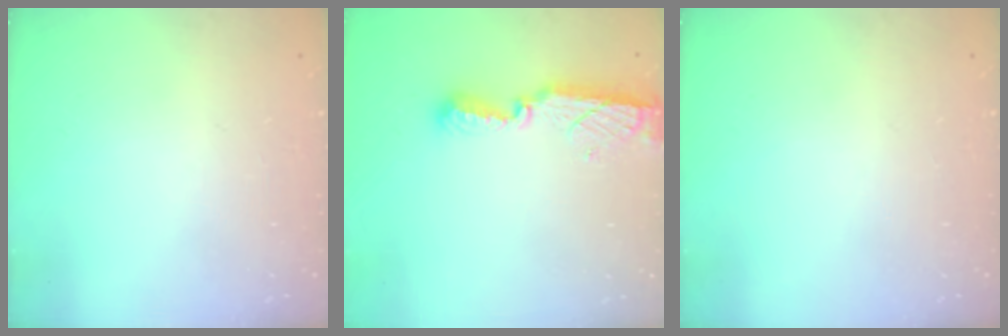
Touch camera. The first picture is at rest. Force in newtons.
{"total": 7.9, "press": 7.9, "slide": 0.3}
{"total": 0.0}